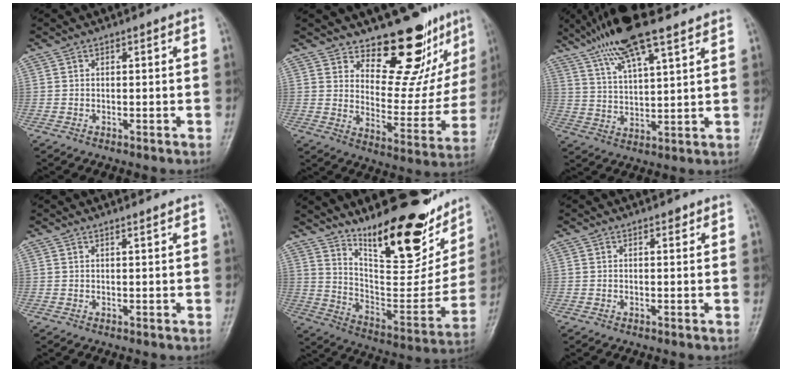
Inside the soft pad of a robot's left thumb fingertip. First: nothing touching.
{"total": 15.5, "force": [12.4, 6.4, 6.8], "torque": [-0.030, -0.109, 0.176]}
{"total": 13.9, "force": [9.6, 3.1, 9.5], "torque": [-0.173, -0.020, 0.179]}
{"total": 0.7, "force": [0.7, -0.2, 0.2], "torque": [-0.009, -0.007, 0.014]}
{"total": 25.8, "force": [17.3, 9.4, 16.7], "torque": [-0.194, -0.091, 0.272]}
{"total": 0.8, "force": [0.5, 0.5, 0.3], "torque": [0.000, -0.001, 0.004]}